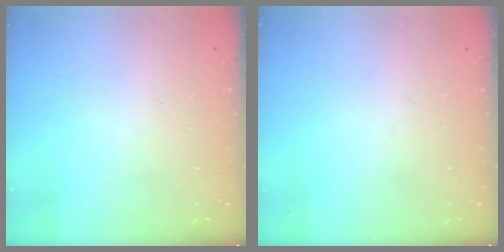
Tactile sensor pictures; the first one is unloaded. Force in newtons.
{"total": 0.0}